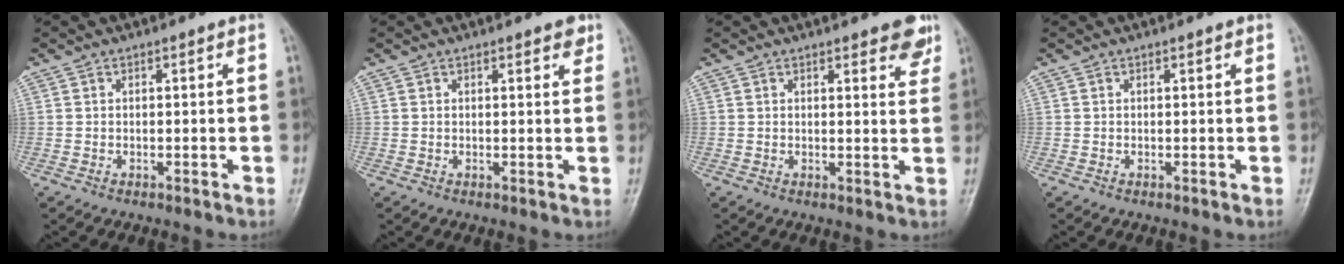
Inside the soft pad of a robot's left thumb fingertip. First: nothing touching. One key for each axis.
{"total": 2.5, "fx": 1.7, "fy": 1.0, "fz": 1.6, "tx": -0.006, "ty": -0.006, "tz": 0.018}
{"total": 5.4, "fx": 3.7, "fy": 2.0, "fz": 3.4, "tx": -0.013, "ty": -0.016, "tz": 0.040}
{"total": 0.6, "fx": 0.4, "fy": 0.3, "fz": 0.4, "tx": -0.004, "ty": -0.001, "tz": 0.004}